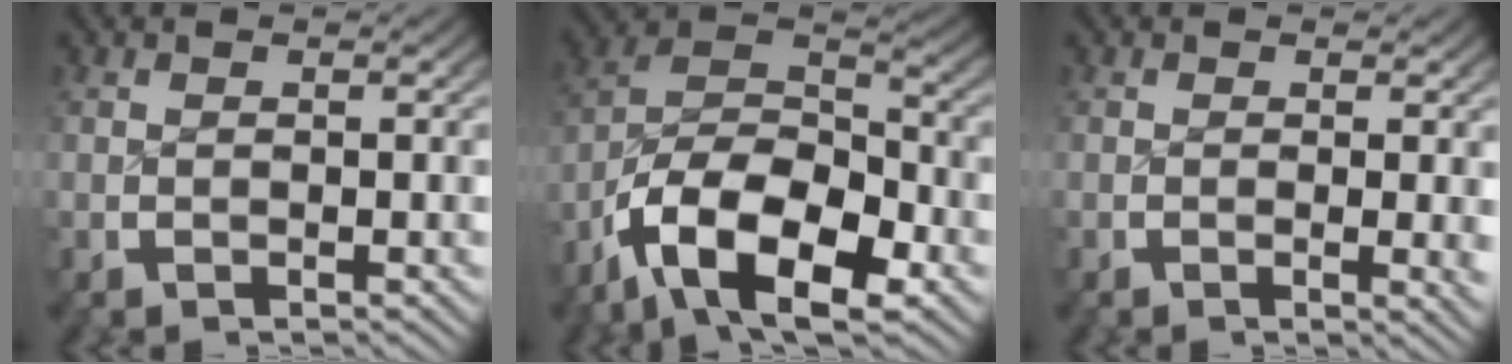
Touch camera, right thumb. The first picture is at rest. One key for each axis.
{"total": 14.0, "fx": -2.8, "fy": 9.4, "fz": 10.1, "tx": -0.218, "ty": -0.042, "tz": -0.037}
{"total": 1.7, "fx": 0.0, "fy": 0.3, "fz": 1.7, "tx": -0.020, "ty": -0.005, "tz": -0.001}